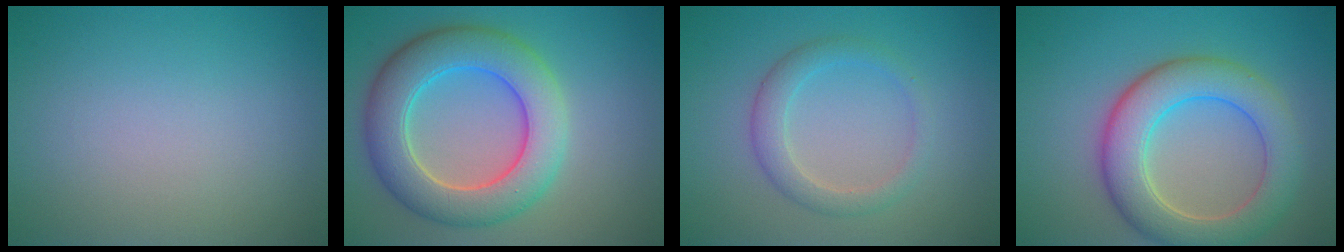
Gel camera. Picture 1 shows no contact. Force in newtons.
{"total": 8.0, "press": 8.0, "slide": 0.4}
{"total": 2.7, "press": 2.7, "slide": 0.2}
{"total": 7.2, "press": 7.1, "slide": 0.6}